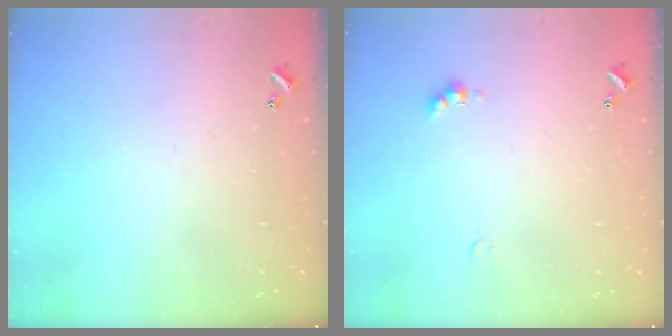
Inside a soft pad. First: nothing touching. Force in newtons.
{"total": 2.0, "press": 2.0, "slide": 0.5}